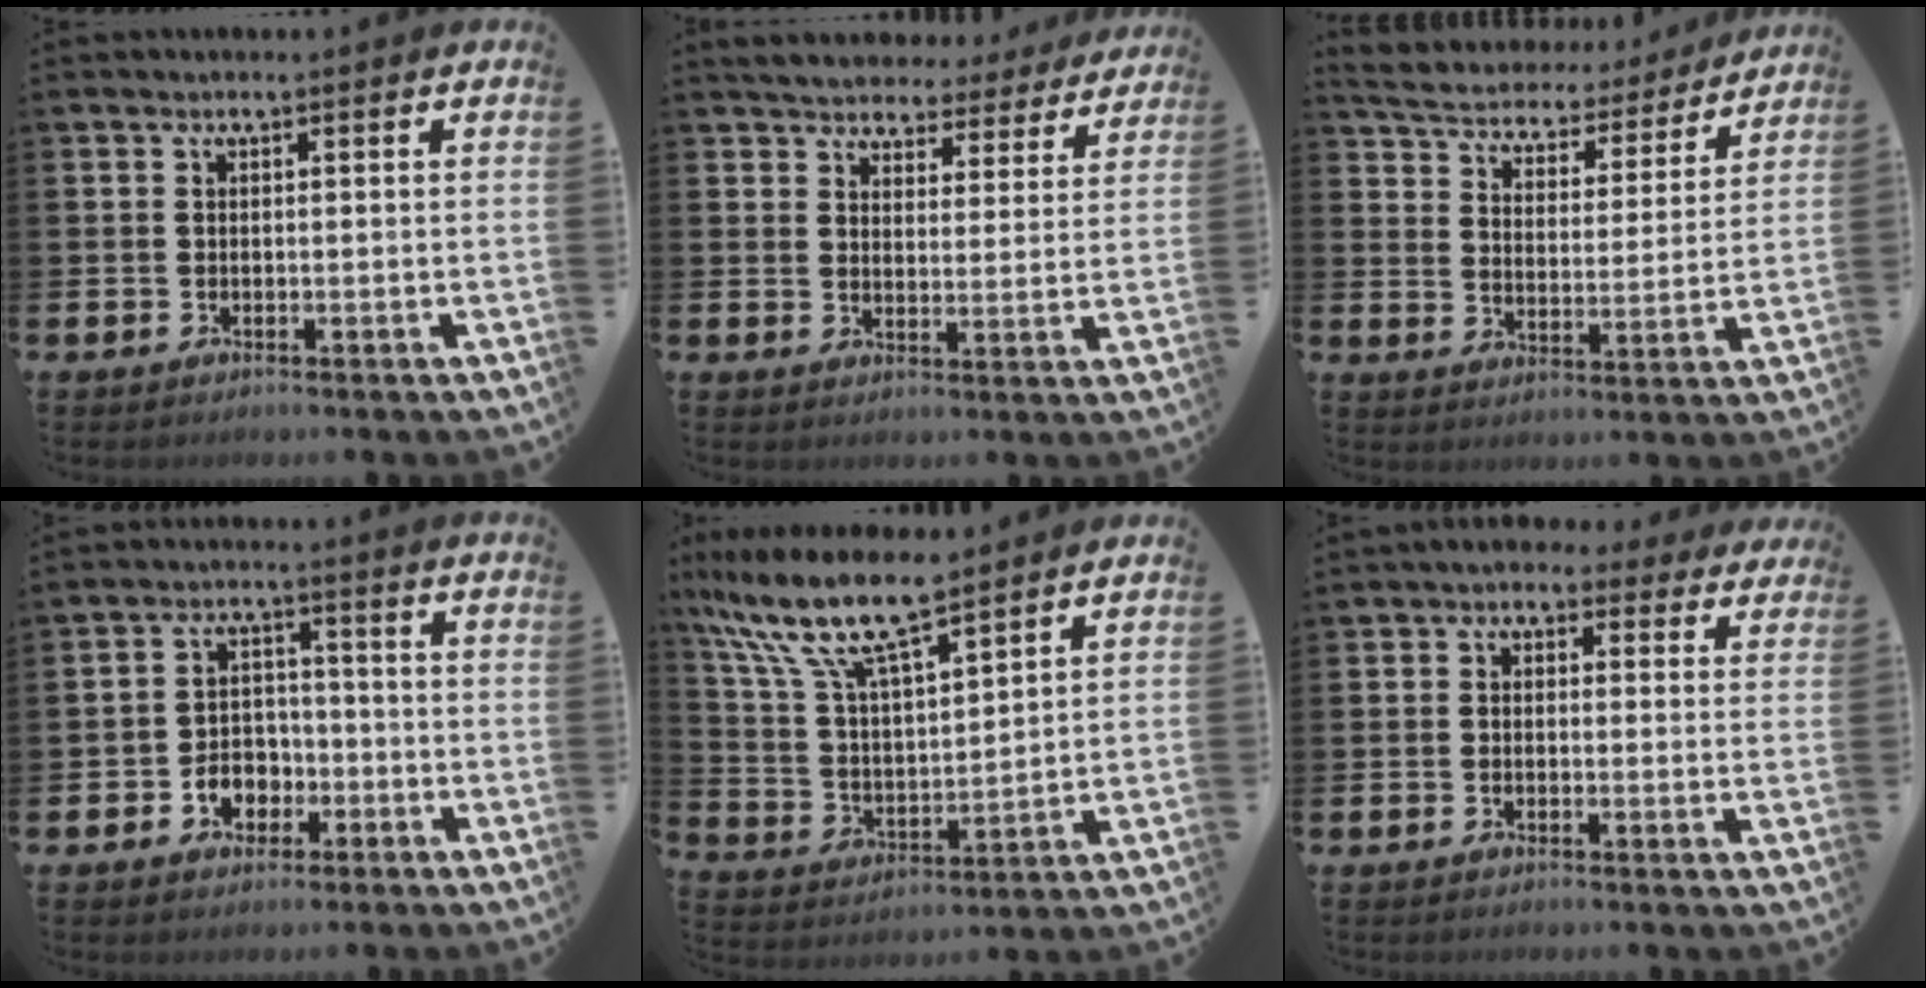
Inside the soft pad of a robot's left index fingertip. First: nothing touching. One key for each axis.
{"total": 4.7, "fx": 4.5, "fy": 1.2, "fz": 0.2, "tx": -0.020, "ty": -0.035, "tz": 0.075}
{"total": 5.1, "fx": 5.0, "fy": 1.3, "fz": 0.5, "tx": -0.038, "ty": -0.044, "tz": 0.081}
{"total": 3.9, "fx": -1.8, "fy": 3.2, "fz": 1.2, "tx": -0.017, "ty": -0.001, "tz": -0.043}
{"total": 10.8, "fx": 9.0, "fy": 2.0, "fz": 5.7, "tx": -0.144, "ty": -0.046, "tz": 0.156}
{"total": 2.2, "fx": 1.4, "fy": 1.6, "fz": 0.6, "tx": -0.014, "ty": -0.004, "tz": 0.019}